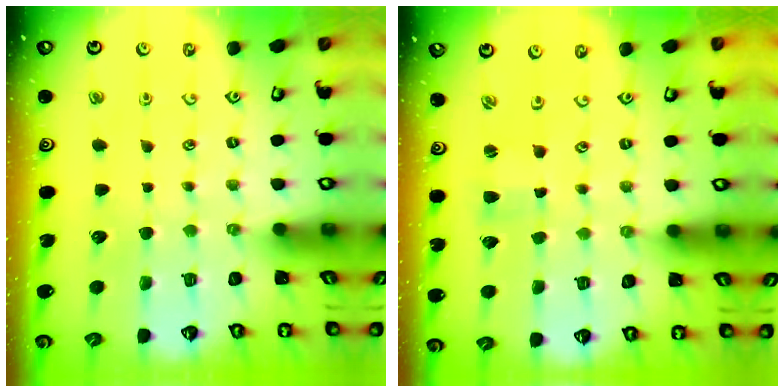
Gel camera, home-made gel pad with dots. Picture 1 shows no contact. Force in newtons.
{"total": 0.7, "press": 0.7, "slide": 0.2}